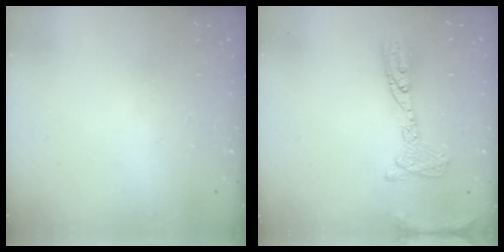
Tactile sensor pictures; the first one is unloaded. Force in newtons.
{"total": 13.7, "press": 13.7, "slide": 1.3}